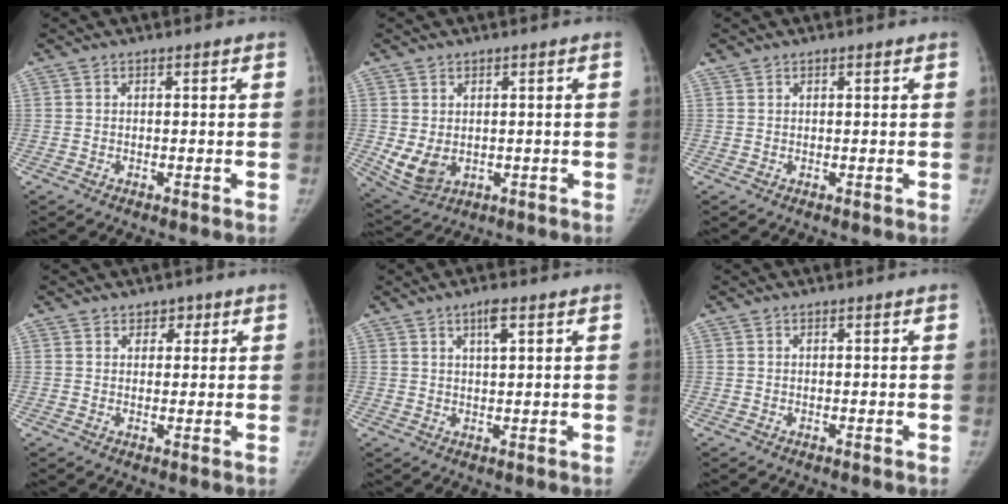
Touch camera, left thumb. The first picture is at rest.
{"total": 5.8, "force": [-0.3, 4.4, 3.9], "torque": [-0.064, -0.013, 0.015]}
{"total": 0.9, "force": [0.8, 0.4, 0.1], "torque": [0.001, -0.002, 0.013]}
{"total": 2.3, "force": [1.3, 1.9, 0.6], "torque": [0.020, -0.005, 0.013]}
{"total": 3.3, "force": [1.7, 1.0, 2.7], "torque": [-0.040, -0.004, 0.030]}
{"total": 0.0}